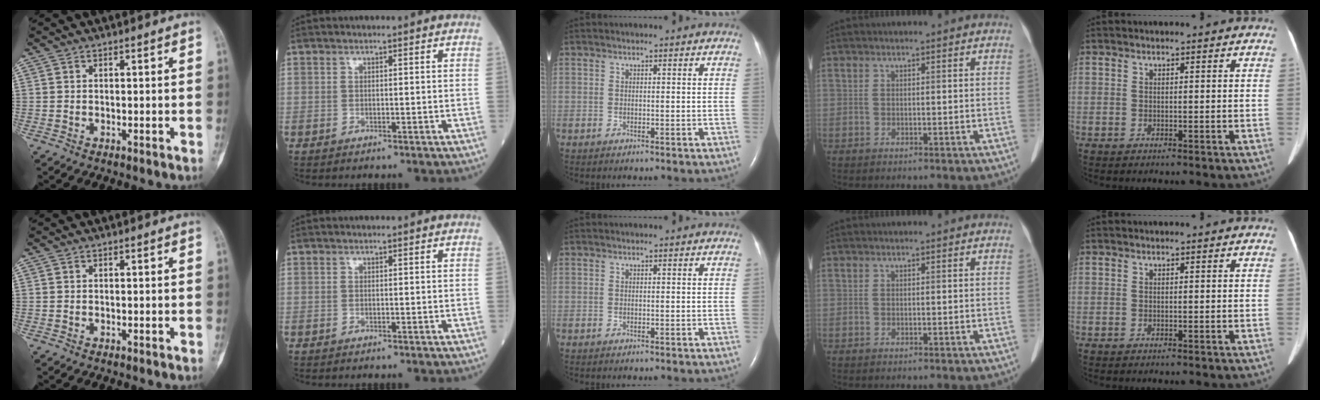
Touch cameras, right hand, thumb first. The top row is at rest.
{}